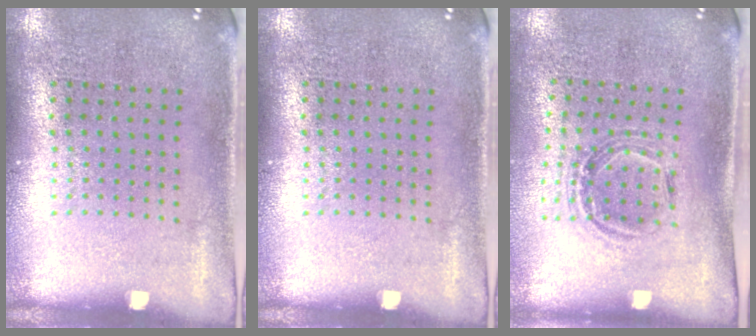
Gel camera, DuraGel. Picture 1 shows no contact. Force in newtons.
{"total": 0.0}
{"total": 1.0, "press": 1.0, "slide": 0.1}